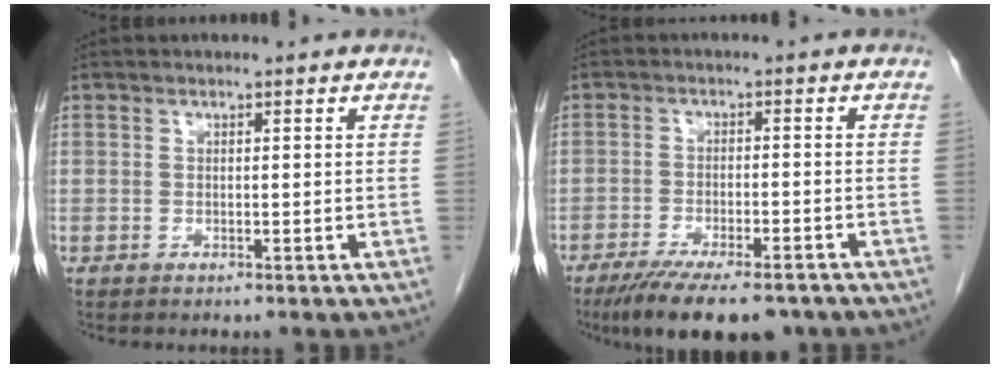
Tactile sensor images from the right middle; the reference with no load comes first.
{"total": 12.9, "force": [-9.9, 3.3, 7.4], "torque": [-0.114, -0.017, -0.151]}